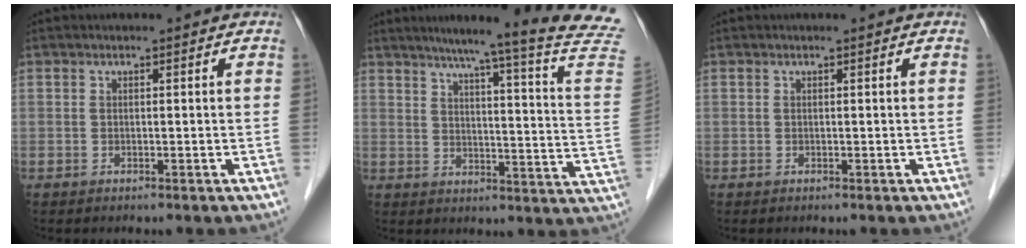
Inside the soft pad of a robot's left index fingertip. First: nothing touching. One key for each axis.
{"total": 21.8, "fx": 18.6, "fy": -2.2, "fz": 11.2, "tx": -0.163, "ty": -0.070, "tz": 0.222}
{"total": 0.0}